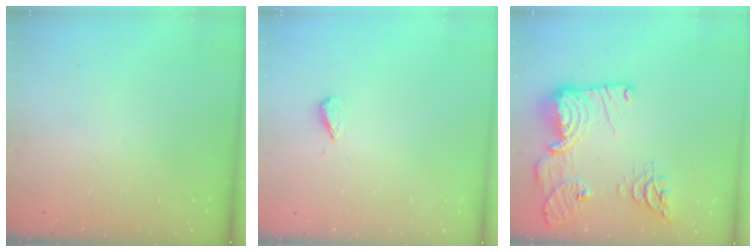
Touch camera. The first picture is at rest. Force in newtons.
{"total": 2.9, "press": 2.9, "slide": 0.4}
{"total": 22.8, "press": 22.7, "slide": 2.3}